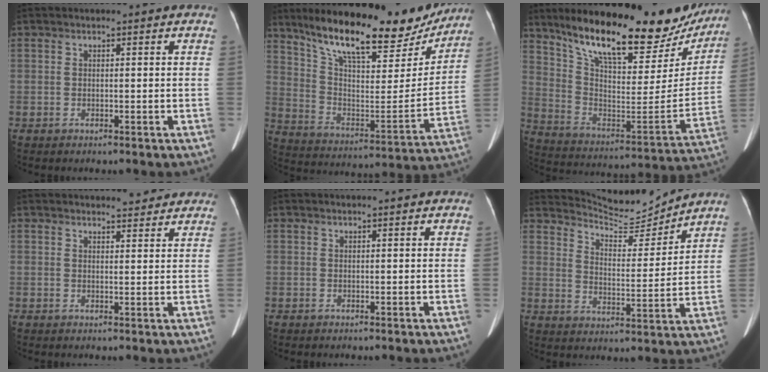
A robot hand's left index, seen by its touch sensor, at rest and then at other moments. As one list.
[{"total": 24.9, "force": [19.9, 6.5, 13.6], "torque": [-0.219, -0.013, 0.305]}, {"total": 28.2, "force": [22.0, 8.5, 15.4], "torque": [-0.243, -0.015, 0.323]}, {"total": 3.7, "force": [3.5, 0.7, 0.8], "torque": [-0.013, 0.000, 0.040]}, {"total": 1.1, "force": [1.0, 0.0, 0.4], "torque": [-0.011, 0.014, 0.016]}, {"total": 9.8, "force": [9.8, -0.1, 0.4], "torque": [-0.018, -0.010, 0.160]}]